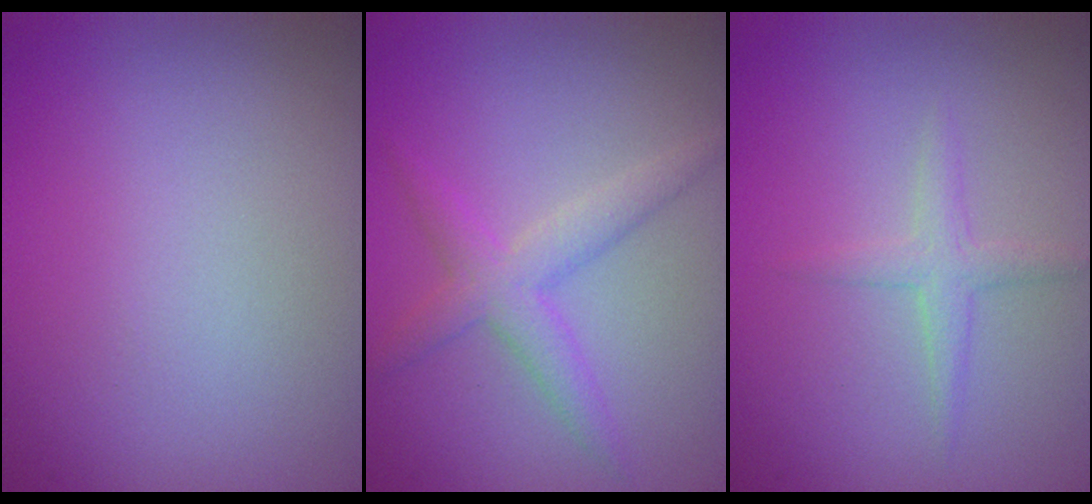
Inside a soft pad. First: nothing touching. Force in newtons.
{"total": 2.9, "press": 2.9, "slide": 0.1}
{"total": 1.6, "press": 1.6, "slide": 0.0}